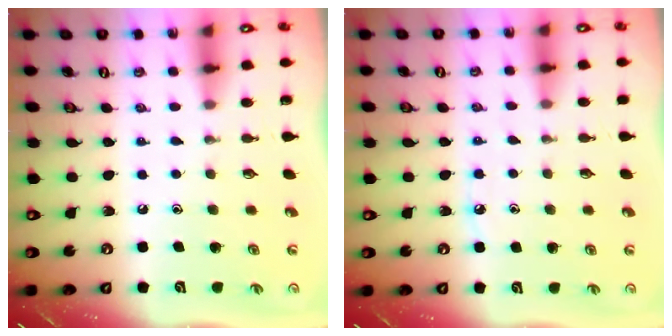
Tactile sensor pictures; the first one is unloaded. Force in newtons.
{"total": 4.6, "press": 4.6, "slide": 0.7}